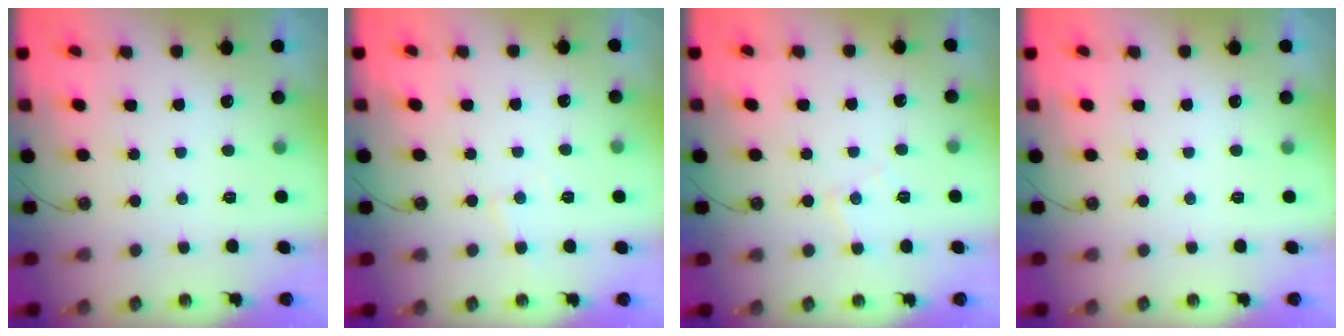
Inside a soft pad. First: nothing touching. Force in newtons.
{"total": 4.0, "press": 3.9, "slide": 0.6}
{"total": 5.5, "press": 5.5, "slide": 0.3}
{"total": 0.0}